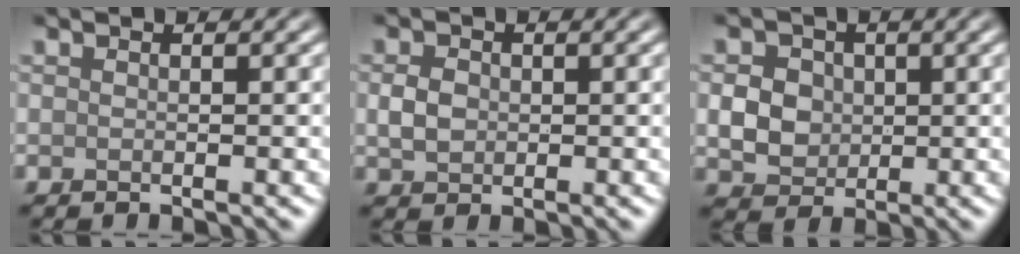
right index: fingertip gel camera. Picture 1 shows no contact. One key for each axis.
{"total": 2.1, "fx": 0.0, "fy": 1.7, "fz": 1.2, "tx": -0.027, "ty": 0.001, "tz": -0.002}
{"total": 3.5, "fx": 0.1, "fy": 3.0, "fz": 1.8, "tx": -0.036, "ty": -0.002, "tz": 0.001}